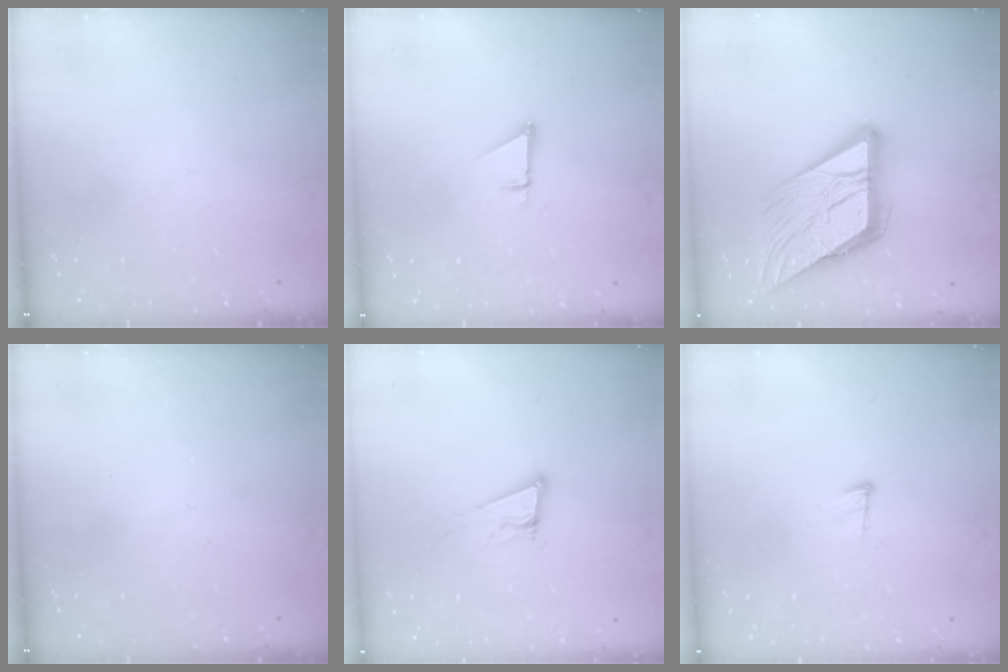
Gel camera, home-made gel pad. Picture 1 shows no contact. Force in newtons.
{"total": 1.0, "press": 1.0, "slide": 0.1}
{"total": 17.4, "press": 17.3, "slide": 1.3}
{"total": 0.0}
{"total": 11.3, "press": 10.9, "slide": 3.3}
{"total": 6.5, "press": 6.4, "slide": 1.4}